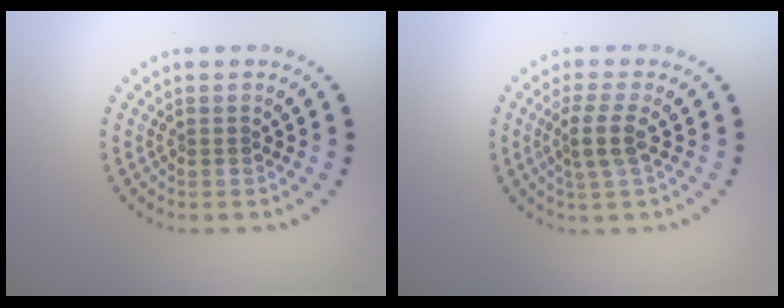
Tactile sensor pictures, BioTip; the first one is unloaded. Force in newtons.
{"total": 2.5, "press": 2.0, "slide": 1.5}